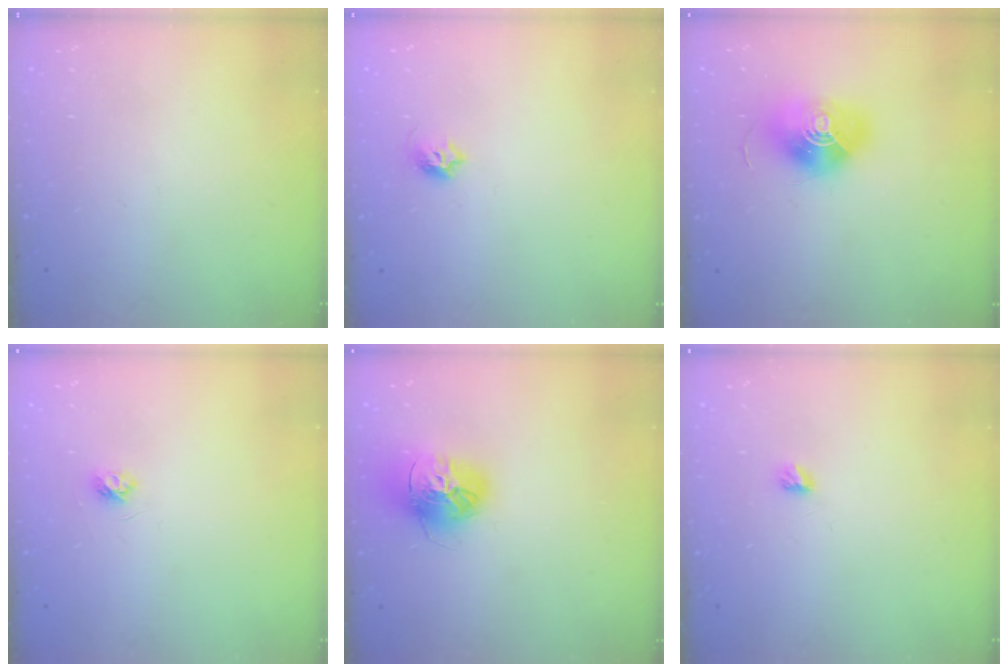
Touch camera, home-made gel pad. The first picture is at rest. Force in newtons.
{"total": 5.7, "press": 5.6, "slide": 1.0}
{"total": 16.2, "press": 16.2, "slide": 0.5}
{"total": 3.7, "press": 3.7, "slide": 0.4}
{"total": 15.9, "press": 15.8, "slide": 1.4}
{"total": 3.3, "press": 3.3, "slide": 0.4}